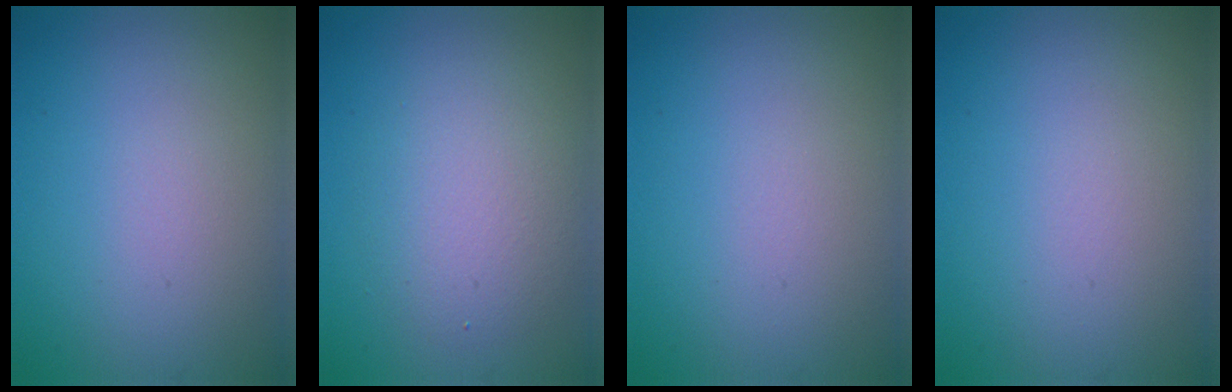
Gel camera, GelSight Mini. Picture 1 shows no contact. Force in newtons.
{"total": 3.7, "press": 3.7, "slide": 0.3}
{"total": 0.0}
{"total": 0.0}